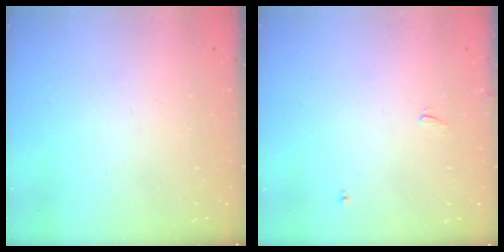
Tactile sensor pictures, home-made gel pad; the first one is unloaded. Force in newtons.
{"total": 1.7, "press": 1.7, "slide": 0.3}